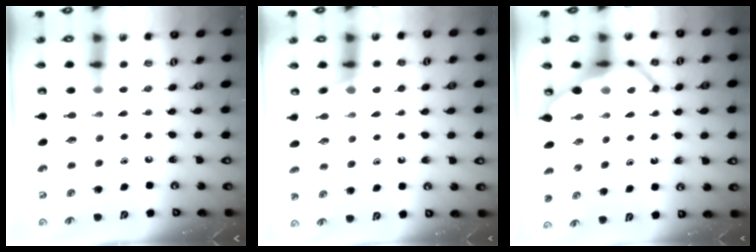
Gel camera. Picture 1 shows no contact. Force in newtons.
{"total": 5.5, "press": 5.5, "slide": 0.6}
{"total": 7.0, "press": 6.9, "slide": 1.0}